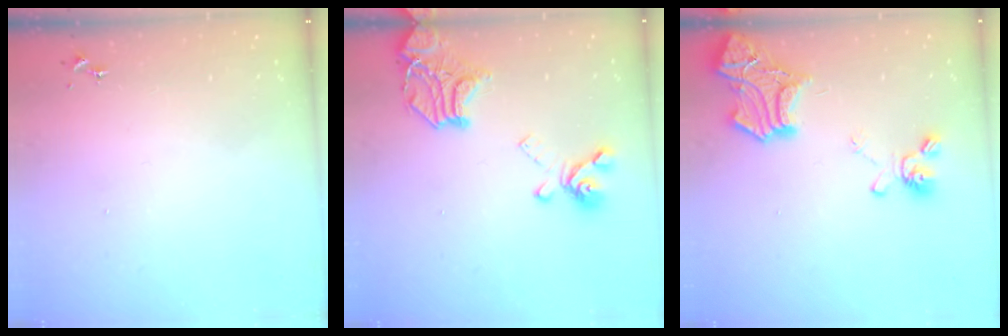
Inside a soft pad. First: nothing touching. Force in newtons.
{"total": 18.3, "press": 18.1, "slide": 2.4}
{"total": 19.7, "press": 19.6, "slide": 1.9}